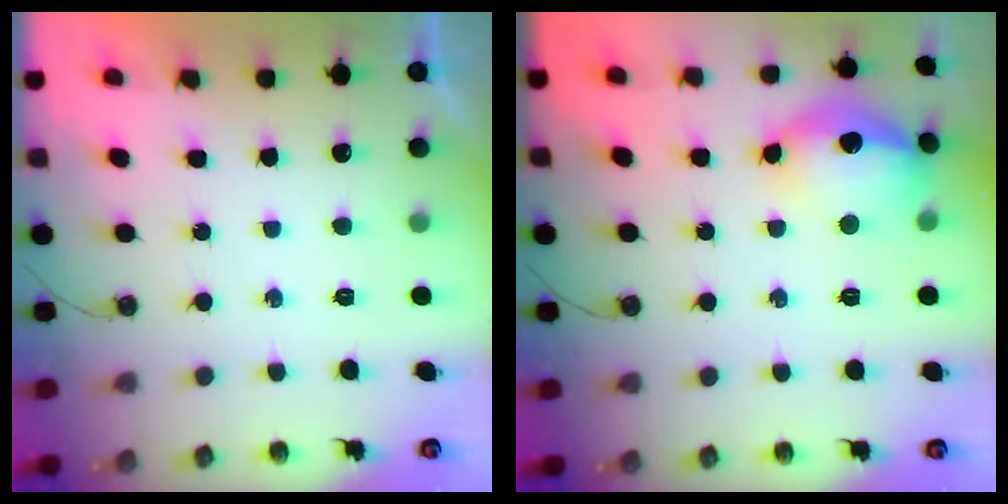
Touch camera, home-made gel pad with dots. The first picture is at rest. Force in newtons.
{"total": 15.8, "press": 15.7, "slide": 1.3}